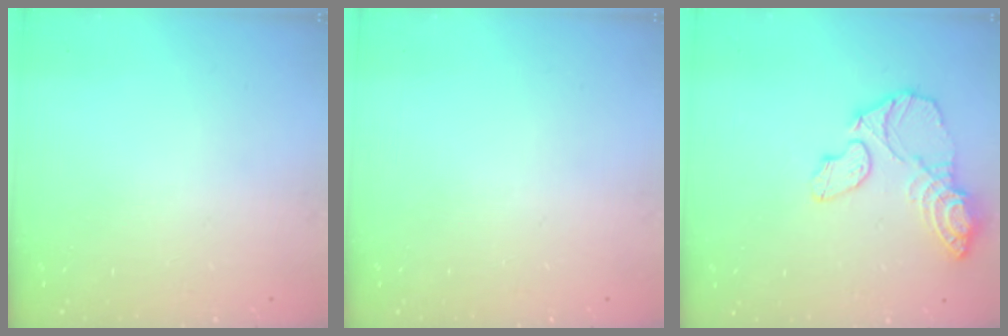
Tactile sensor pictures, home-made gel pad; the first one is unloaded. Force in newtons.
{"total": 0.0}
{"total": 11.9, "press": 11.9, "slide": 1.0}